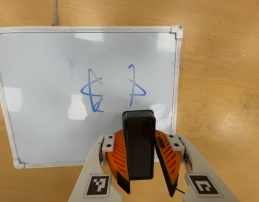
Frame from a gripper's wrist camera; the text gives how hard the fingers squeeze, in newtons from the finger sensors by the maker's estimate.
{"total": 6.4, "left": 7.0, "right": 5.8}